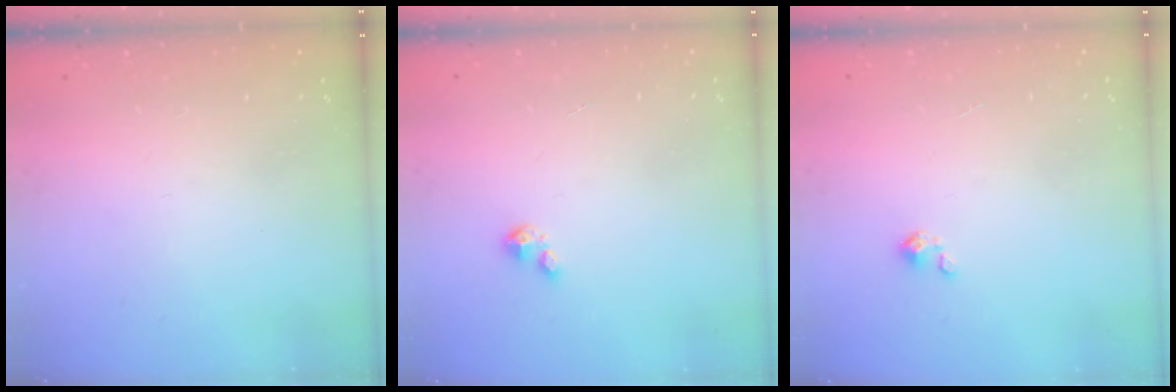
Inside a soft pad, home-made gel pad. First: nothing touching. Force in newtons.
{"total": 1.2, "press": 1.2, "slide": 0.2}
{"total": 0.0}